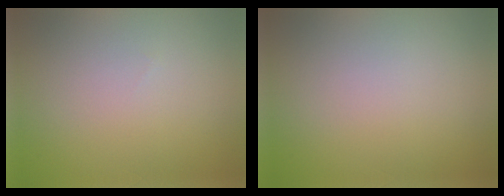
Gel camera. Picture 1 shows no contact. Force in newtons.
{"total": 0.0}